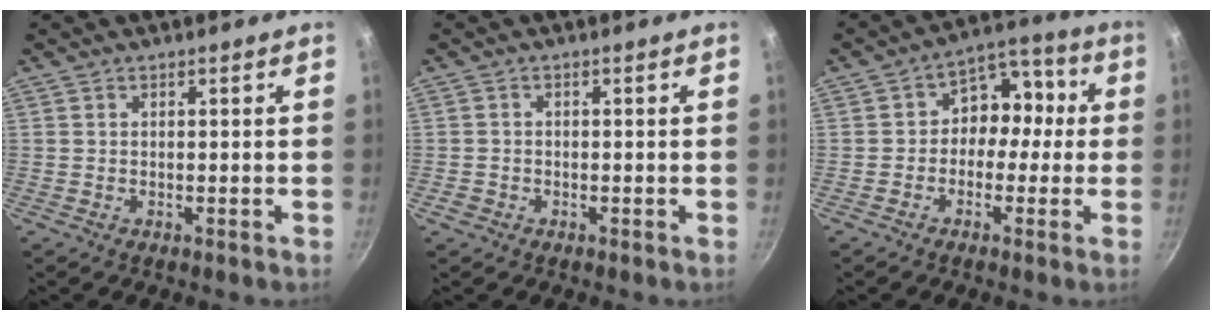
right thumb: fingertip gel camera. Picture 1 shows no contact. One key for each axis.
{"total": 1.6, "fx": -0.8, "fy": 1.3, "fz": 0.5, "tx": -0.008, "ty": 0.004, "tz": -0.012}
{"total": 9.1, "fx": -0.5, "fy": 7.3, "fz": 5.4, "tx": -0.019, "ty": 0.038, "tz": -0.030}